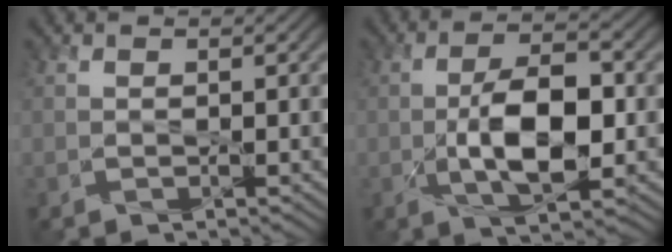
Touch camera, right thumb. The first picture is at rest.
{"total": 8.8, "force": [-1.4, 3.9, 7.8], "torque": [-0.145, 0.000, -0.024]}